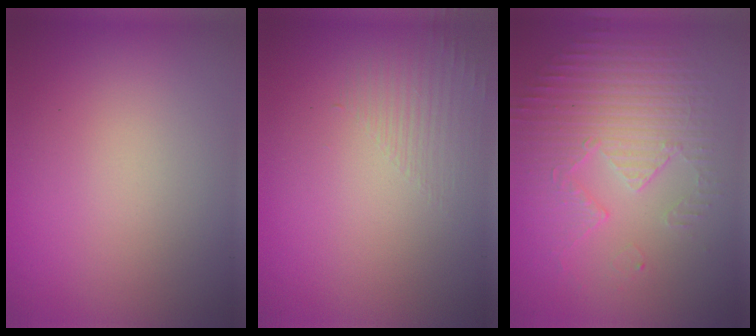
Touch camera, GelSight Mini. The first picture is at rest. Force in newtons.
{"total": 1.4, "press": 0.2, "slide": 1.4}
{"total": 5.2, "press": 3.7, "slide": 3.7}